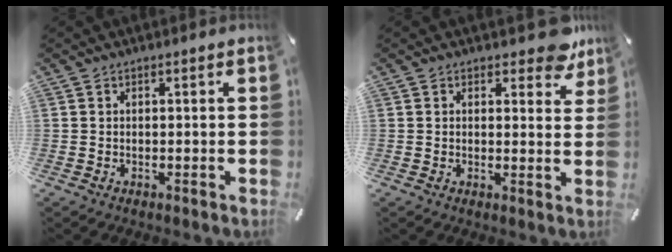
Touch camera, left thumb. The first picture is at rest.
{"total": 5.6, "force": [4.2, 2.7, 2.7], "torque": [-0.016, -0.024, 0.067]}